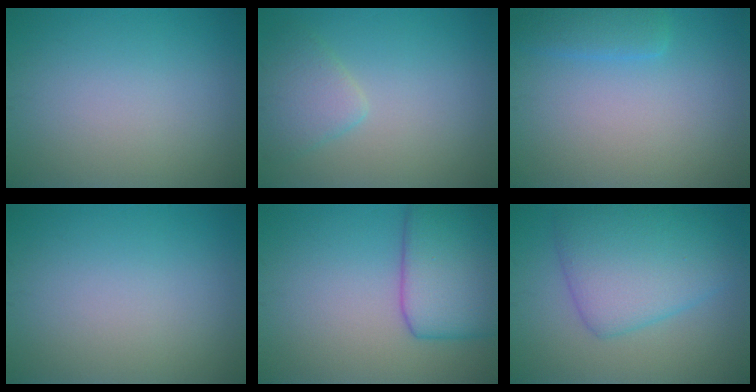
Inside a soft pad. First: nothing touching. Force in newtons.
{"total": 2.7, "press": 2.7, "slide": 0.3}
{"total": 2.0, "press": 1.9, "slide": 0.3}
{"total": 0.0}
{"total": 7.8, "press": 7.8, "slide": 0.3}
{"total": 6.9, "press": 6.9, "slide": 0.2}